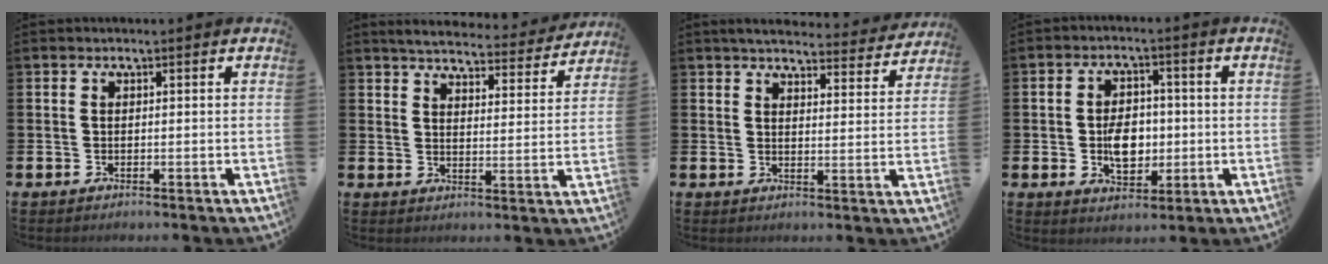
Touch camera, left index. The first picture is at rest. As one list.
[{"total": 4.7, "force": [4.5, 0.6, 1.1], "torque": [-0.032, -0.034, 0.074]}, {"total": 4.5, "force": [4.4, 0.7, 1.0], "torque": [-0.019, -0.035, 0.071]}, {"total": 5.8, "force": [-0.5, 3.9, 4.3], "torque": [-0.061, 0.004, -0.014]}]